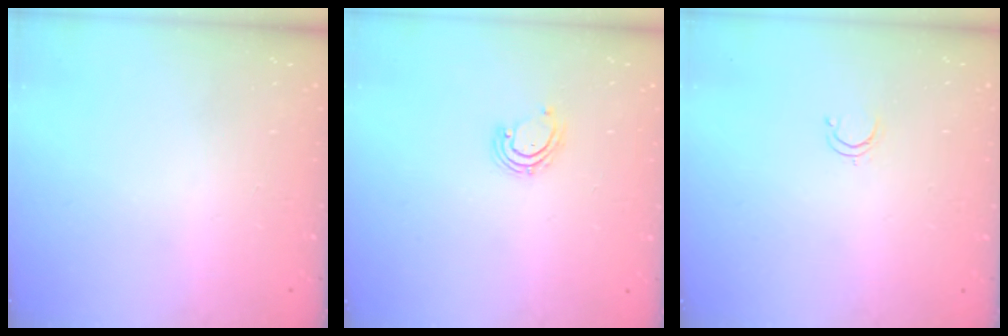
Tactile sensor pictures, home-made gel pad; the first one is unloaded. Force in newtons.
{"total": 3.3, "press": 3.3, "slide": 0.3}
{"total": 2.4, "press": 2.4, "slide": 0.2}